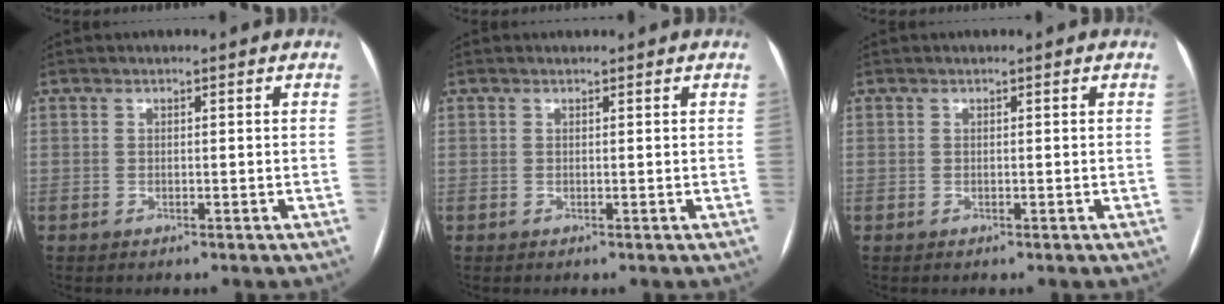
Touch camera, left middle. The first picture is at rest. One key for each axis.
{"total": 0.6, "fx": 0.6, "fy": 0.2, "fz": 0.0, "tx": -0.006, "ty": 0.009, "tz": 0.011}
{"total": 0.0}